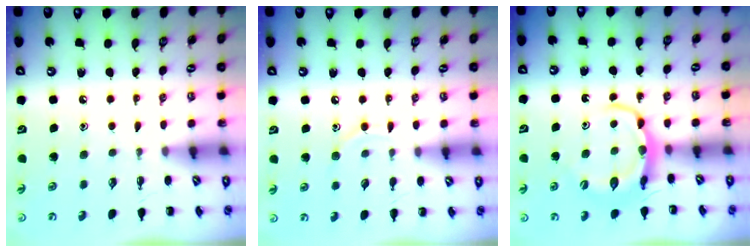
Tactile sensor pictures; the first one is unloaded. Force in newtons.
{"total": 5.5, "press": 5.3, "slide": 1.3}
{"total": 6.2, "press": 6.1, "slide": 0.9}